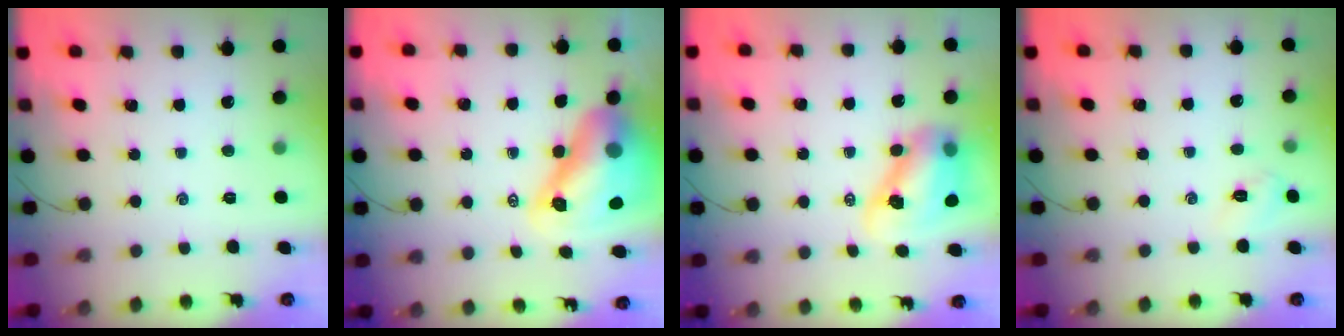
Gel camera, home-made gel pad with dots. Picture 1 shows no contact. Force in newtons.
{"total": 14.9, "press": 14.3, "slide": 4.2}
{"total": 9.5, "press": 9.0, "slide": 2.8}
{"total": 5.1, "press": 4.9, "slide": 1.4}